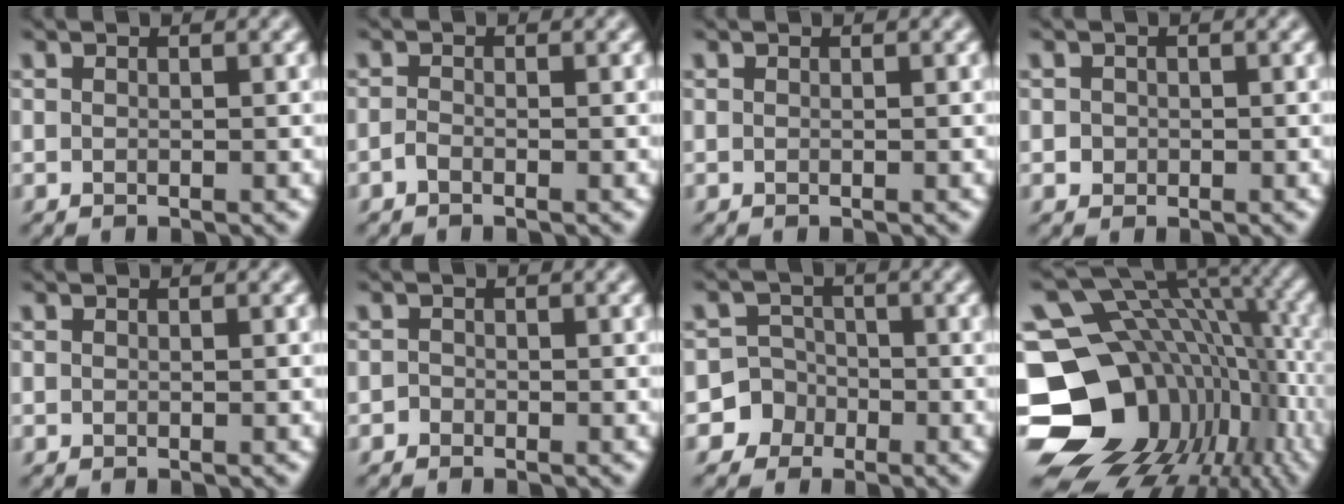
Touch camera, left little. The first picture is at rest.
{"total": 0.9, "force": [-0.6, 0.3, 0.5], "torque": [-0.013, 0.002, -0.014]}
{"total": 0.0}
{"total": 0.9, "force": [-0.1, 0.8, 0.1], "torque": [0.004, -0.003, 0.000]}
{"total": 0.0}
{"total": 0.7, "force": [-0.5, 0.5, 0.0], "torque": [0.002, -0.002, -0.012]}
{"total": 5.2, "force": [-2.3, 4.6, -0.1], "torque": [0.031, 0.003, -0.057]}
{"total": 19.1, "force": [-4.7, 14.6, 11.3], "torque": [-0.215, -0.010, -0.050]}